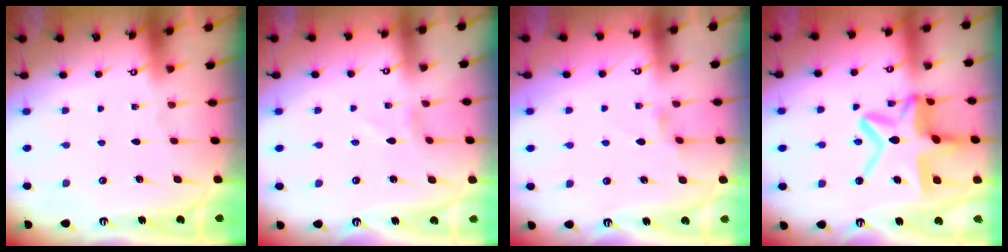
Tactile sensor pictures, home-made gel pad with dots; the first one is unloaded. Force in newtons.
{"total": 1.0, "press": 1.0, "slide": 0.1}
{"total": 2.0, "press": 2.0, "slide": 0.4}
{"total": 17.5, "press": 17.5, "slide": 1.7}